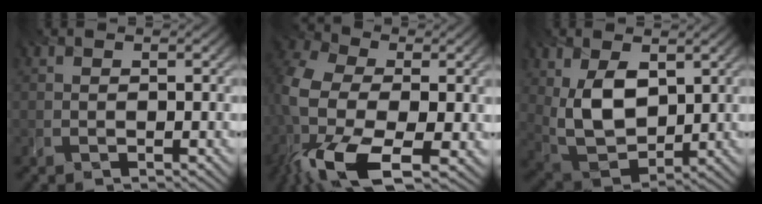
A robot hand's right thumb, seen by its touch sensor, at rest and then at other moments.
{"total": 15.7, "force": [-5.3, 8.3, 12.3], "torque": [-0.287, -0.028, -0.098]}
{"total": 9.1, "force": [2.4, 5.5, 6.8], "torque": [-0.167, -0.009, 0.053]}